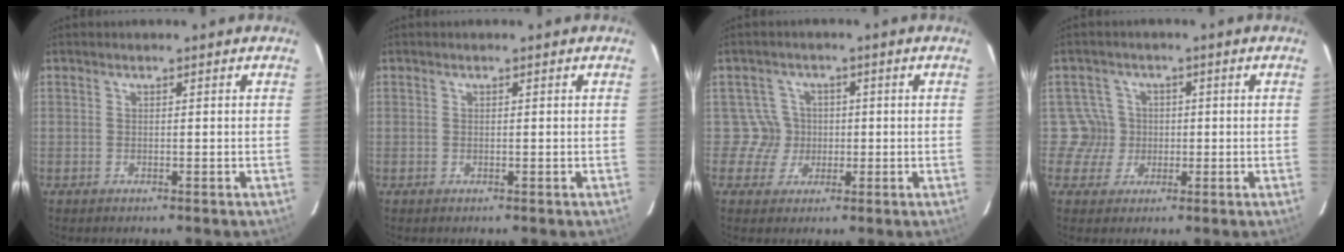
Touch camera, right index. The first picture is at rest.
{"total": 0.0}
{"total": 4.2, "force": [-0.4, 4.1, -0.4], "torque": [0.014, 0.014, -0.007]}
{"total": 4.3, "force": [-0.4, 4.3, -0.4], "torque": [0.015, 0.014, -0.007]}